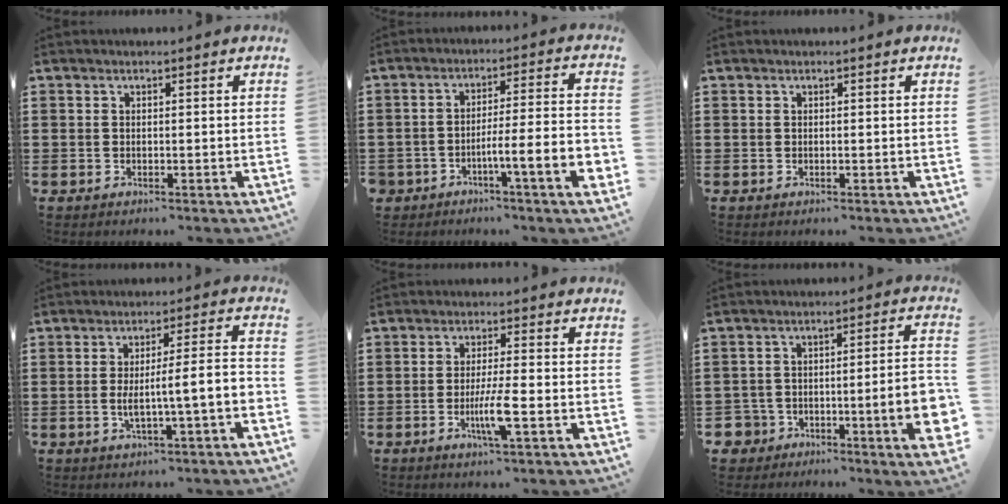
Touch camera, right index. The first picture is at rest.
{"total": 7.4, "force": [-4.1, 0.9, 6.1], "torque": [-0.108, -0.005, -0.074]}
{"total": 0.0}
{"total": 7.4, "force": [-1.8, 0.5, 7.2], "torque": [-0.124, -0.002, -0.036]}
{"total": 5.5, "force": [-1.9, 0.1, 5.1], "torque": [-0.099, -0.018, -0.035]}
{"total": 8.8, "force": [-4.1, 3.1, 7.2], "torque": [-0.123, -0.007, -0.074]}